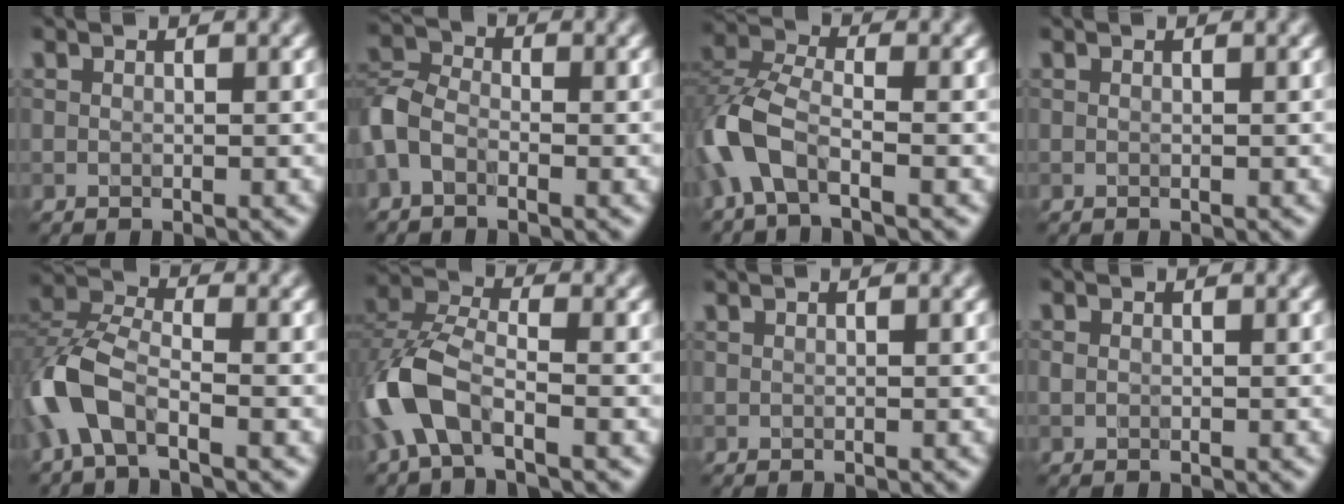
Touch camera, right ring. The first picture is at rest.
{"total": 3.9, "force": [-1.6, 2.4, 2.6], "torque": [-0.058, 0.009, -0.049]}
{"total": 5.7, "force": [-2.7, 2.4, 4.4], "torque": [-0.102, 0.006, -0.065]}
{"total": 0.0}
{"total": 6.4, "force": [-3.0, 2.9, 4.9], "torque": [-0.113, 0.006, -0.072]}
{"total": 7.3, "force": [-3.1, 3.5, 5.6], "torque": [-0.133, 0.004, -0.075]}
{"total": 0.0}
{"total": 0.5, "force": [0.0, 0.4, 0.3], "torque": [-0.009, -0.001, -0.002]}